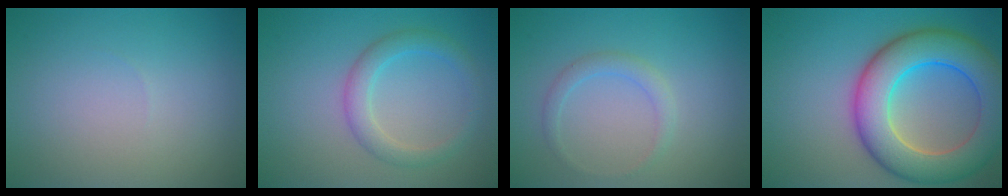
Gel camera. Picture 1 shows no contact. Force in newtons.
{"total": 2.8, "press": 2.8, "slide": 0.1}
{"total": 1.6, "press": 1.6, "slide": 0.2}
{"total": 10.1, "press": 10.1, "slide": 0.3}